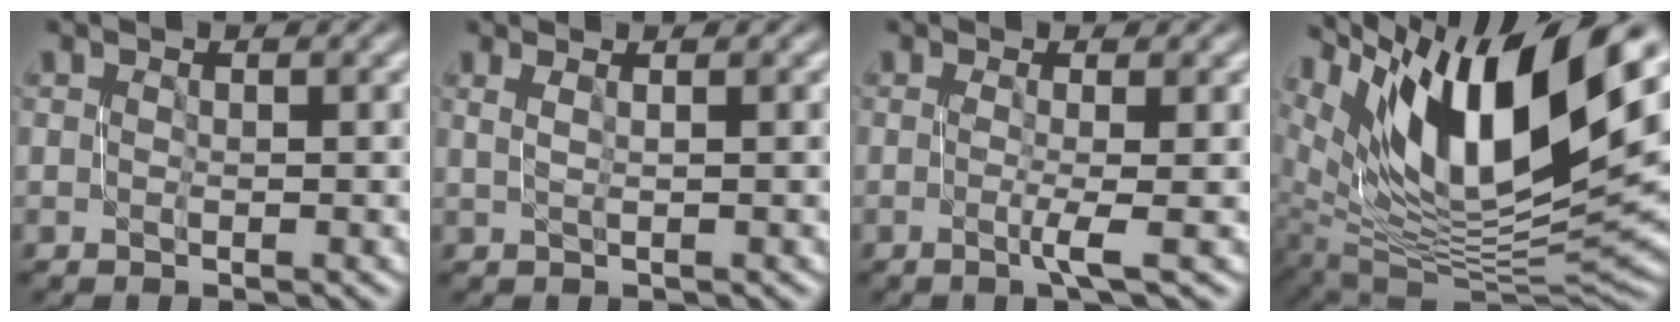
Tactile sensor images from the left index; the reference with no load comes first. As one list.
[{"total": 1.1, "force": [0.6, 0.3, 0.9], "torque": [-0.015, 0.003, 0.003]}, {"total": 2.1, "force": [-0.4, 0.5, 2.1], "torque": [-0.033, -0.007, -0.009]}, {"total": 15.5, "force": [7.6, 5.8, 12.2], "torque": [-0.220, 0.013, 0.137]}]